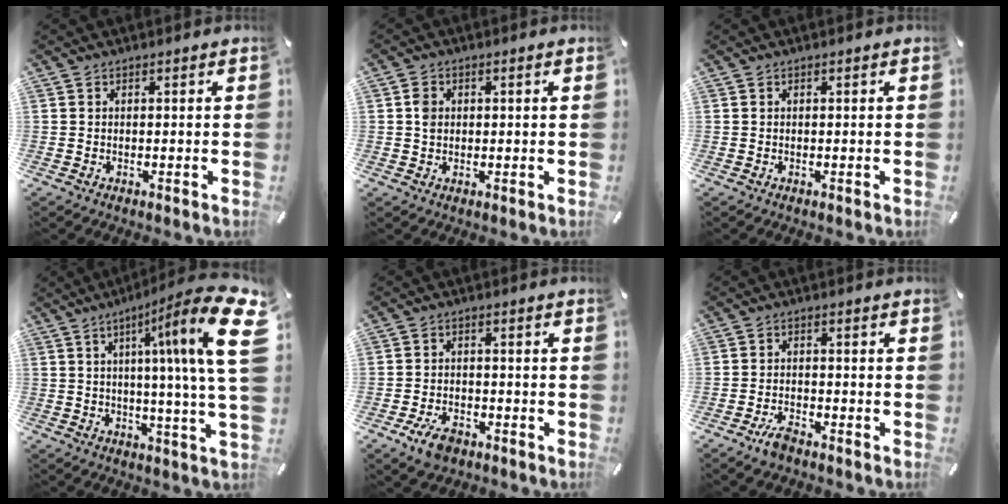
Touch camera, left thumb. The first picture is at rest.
{"total": 2.6, "force": [0.4, 2.0, 1.5], "torque": [-0.025, 0.005, 0.004]}
{"total": 0.0}
{"total": 23.3, "force": [6.5, 1.6, 22.3], "torque": [-0.326, -0.050, 0.082]}
{"total": 5.5, "force": [-3.2, 3.4, 3.0], "torque": [-0.064, 0.014, -0.060]}
{"total": 3.6, "force": [-2.8, 1.3, 1.8], "torque": [-0.041, 0.012, -0.057]}